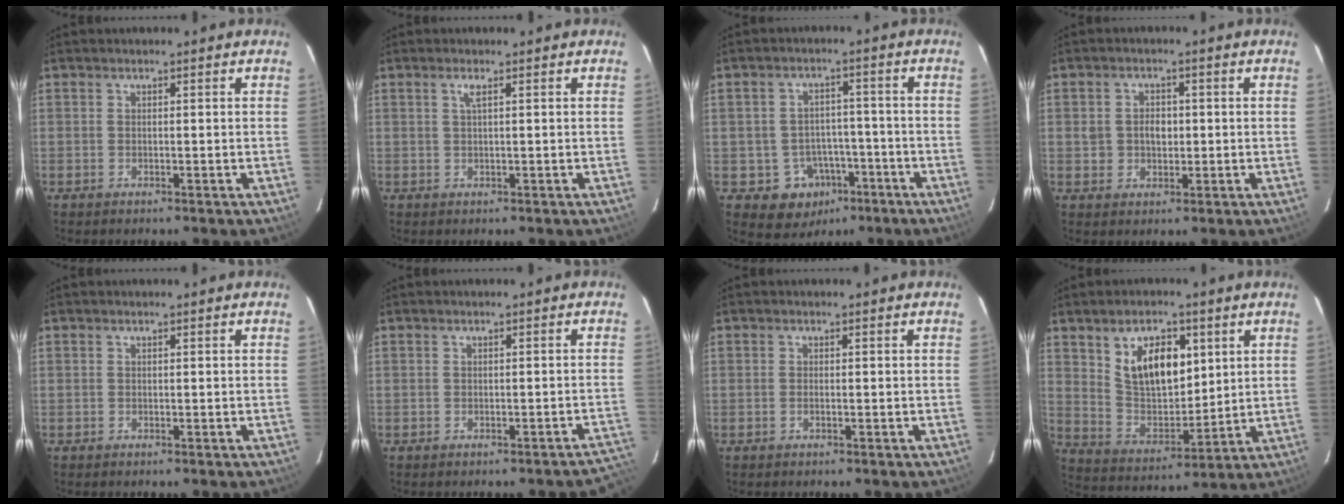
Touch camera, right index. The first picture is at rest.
{"total": 1.2, "force": [0.5, -0.2, 1.1], "torque": [-0.023, 0.002, 0.010]}
{"total": 8.1, "force": [-4.0, 6.9, 1.6], "torque": [-0.038, 0.030, -0.034]}
{"total": 3.5, "force": [0.1, 3.0, 1.9], "torque": [-0.032, 0.009, 0.005]}
{"total": 0.0}
{"total": 3.8, "force": [-3.1, 1.5, 1.6], "torque": [-0.004, 0.020, -0.023]}
{"total": 0.6, "force": [-0.2, 0.1, 0.6], "torque": [-0.012, 0.001, -0.005]}
{"total": 12.8, "force": [5.3, 7.2, 9.2], "torque": [-0.156, 0.005, 0.112]}